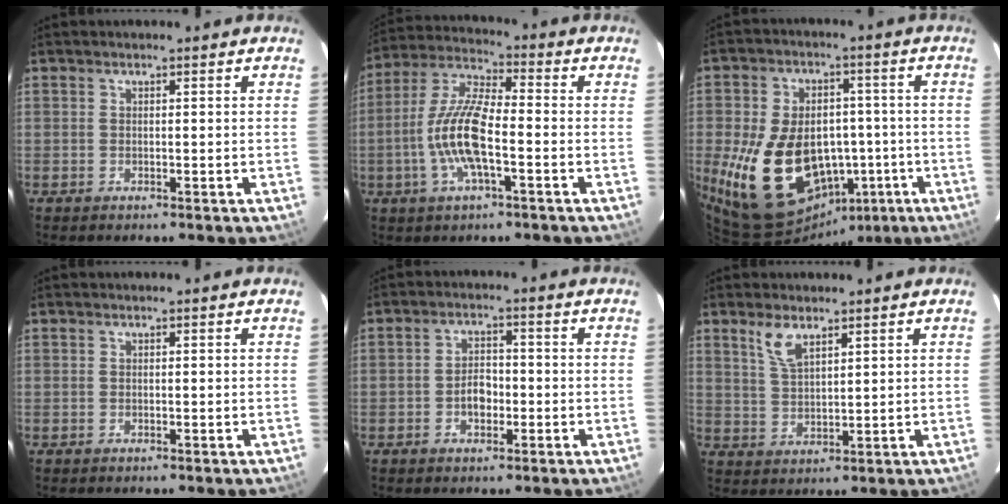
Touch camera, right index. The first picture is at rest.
{"total": 12.3, "force": [-3.3, 3.3, 11.4], "torque": [-0.238, 0.002, -0.067]}
{"total": 21.7, "force": [-5.6, 15.4, 14.4], "torque": [-0.311, 0.011, -0.058]}
{"total": 0.0}
{"total": 4.0, "force": [-1.4, 2.6, 2.7], "torque": [-0.048, 0.008, -0.021]}
{"total": 5.1, "force": [3.4, 1.9, 3.3], "torque": [-0.065, 0.001, 0.071]}